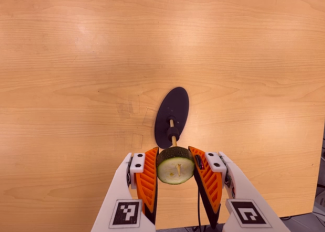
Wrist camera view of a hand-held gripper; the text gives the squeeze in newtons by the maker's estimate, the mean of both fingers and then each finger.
{"total": 10.5, "left": 10.5, "right": 10.6}